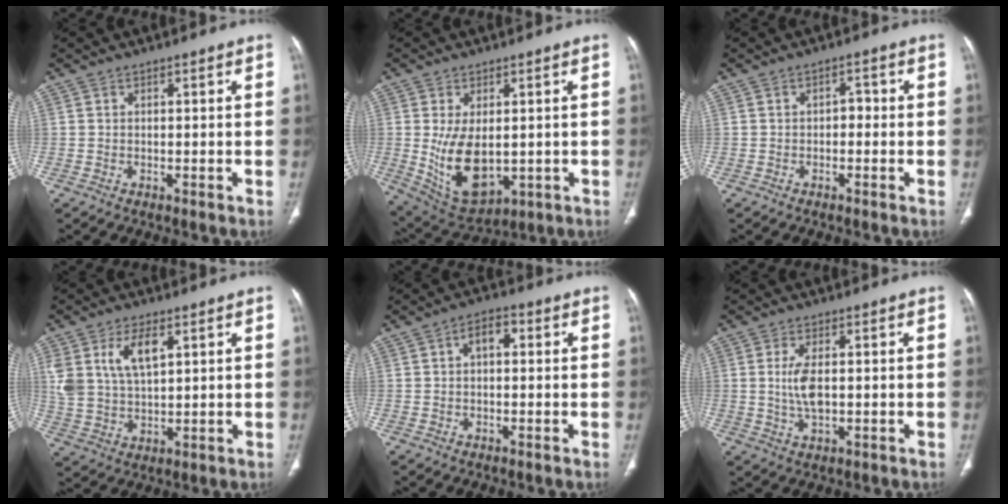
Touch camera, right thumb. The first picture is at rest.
{"total": 11.9, "force": [-0.6, 6.7, 9.8], "torque": [-0.162, -0.012, 0.018]}
{"total": 1.8, "force": [-0.4, 1.3, 1.2], "torque": [-0.008, 0.010, -0.012]}
{"total": 9.3, "force": [3.8, 4.7, 7.0], "torque": [-0.137, -0.008, 0.080]}
{"total": 4.0, "force": [0.6, 2.3, 3.2], "torque": [-0.045, 0.014, 0.003]}
{"total": 5.2, "force": [0.2, 2.3, 4.6], "torque": [-0.101, -0.006, 0.006]}